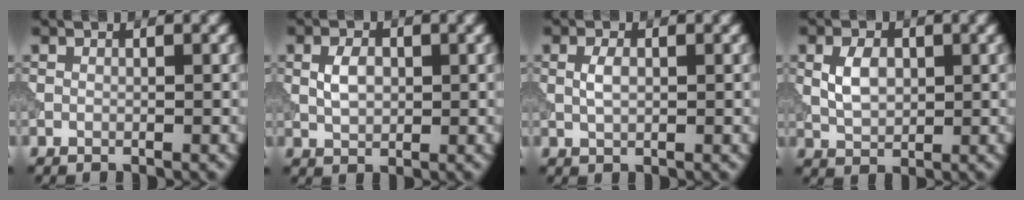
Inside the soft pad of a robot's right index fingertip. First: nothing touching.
{"total": 2.5, "force": [0.3, 1.7, 1.9], "torque": [-0.039, 0.003, 0.006]}
{"total": 1.6, "force": [0.2, 0.9, 1.4], "torque": [-0.032, 0.001, 0.004]}
{"total": 3.2, "force": [0.5, 2.1, 2.4], "torque": [-0.051, 0.003, 0.011]}